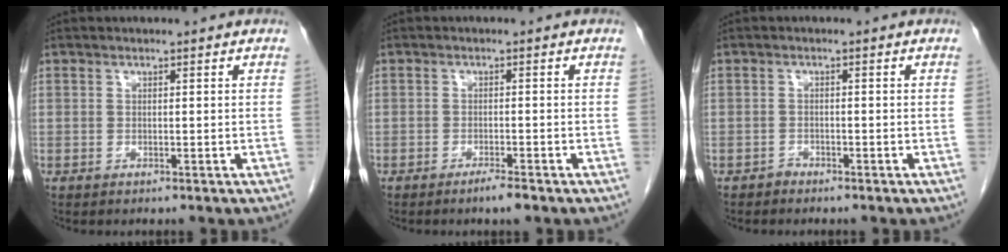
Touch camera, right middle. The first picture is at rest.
{"total": 2.1, "force": [-1.6, 0.1, 1.4], "torque": [-0.028, -0.003, -0.027]}
{"total": 0.9, "force": [-0.8, 0.4, -0.1], "torque": [0.004, 0.002, -0.018]}